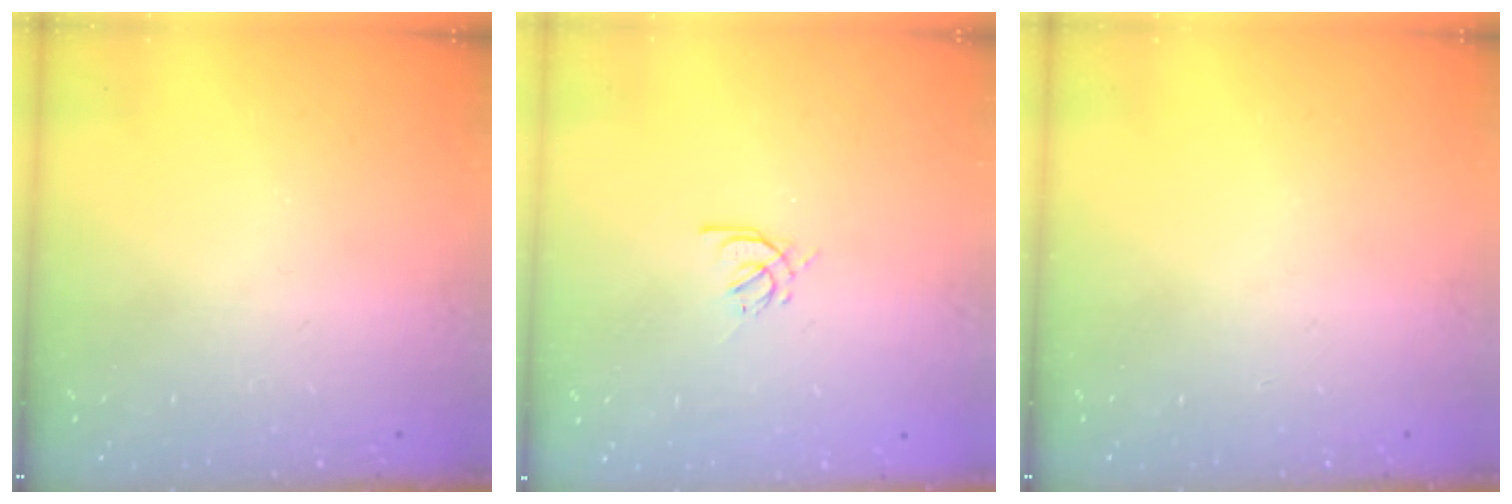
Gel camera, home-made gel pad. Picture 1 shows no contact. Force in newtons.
{"total": 2.9, "press": 2.8, "slide": 0.8}
{"total": 0.0}